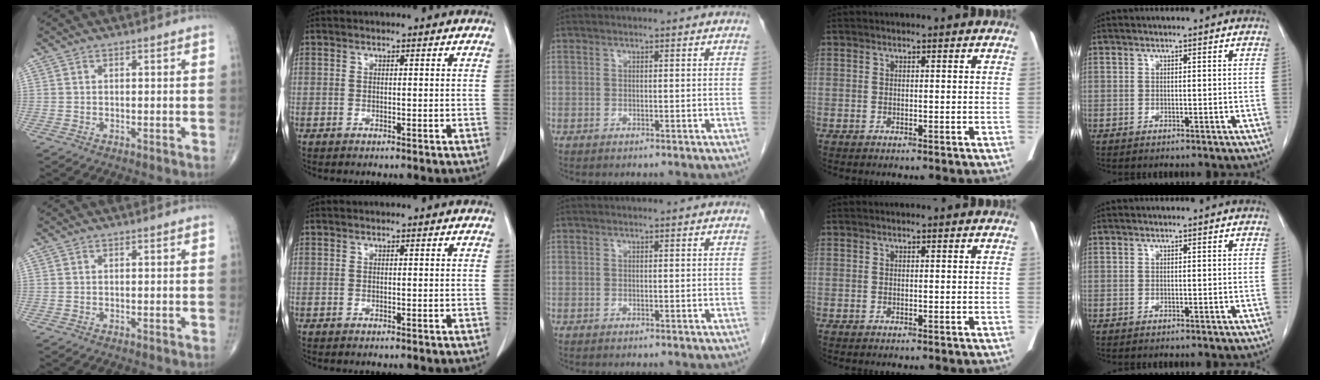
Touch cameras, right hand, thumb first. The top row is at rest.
{}